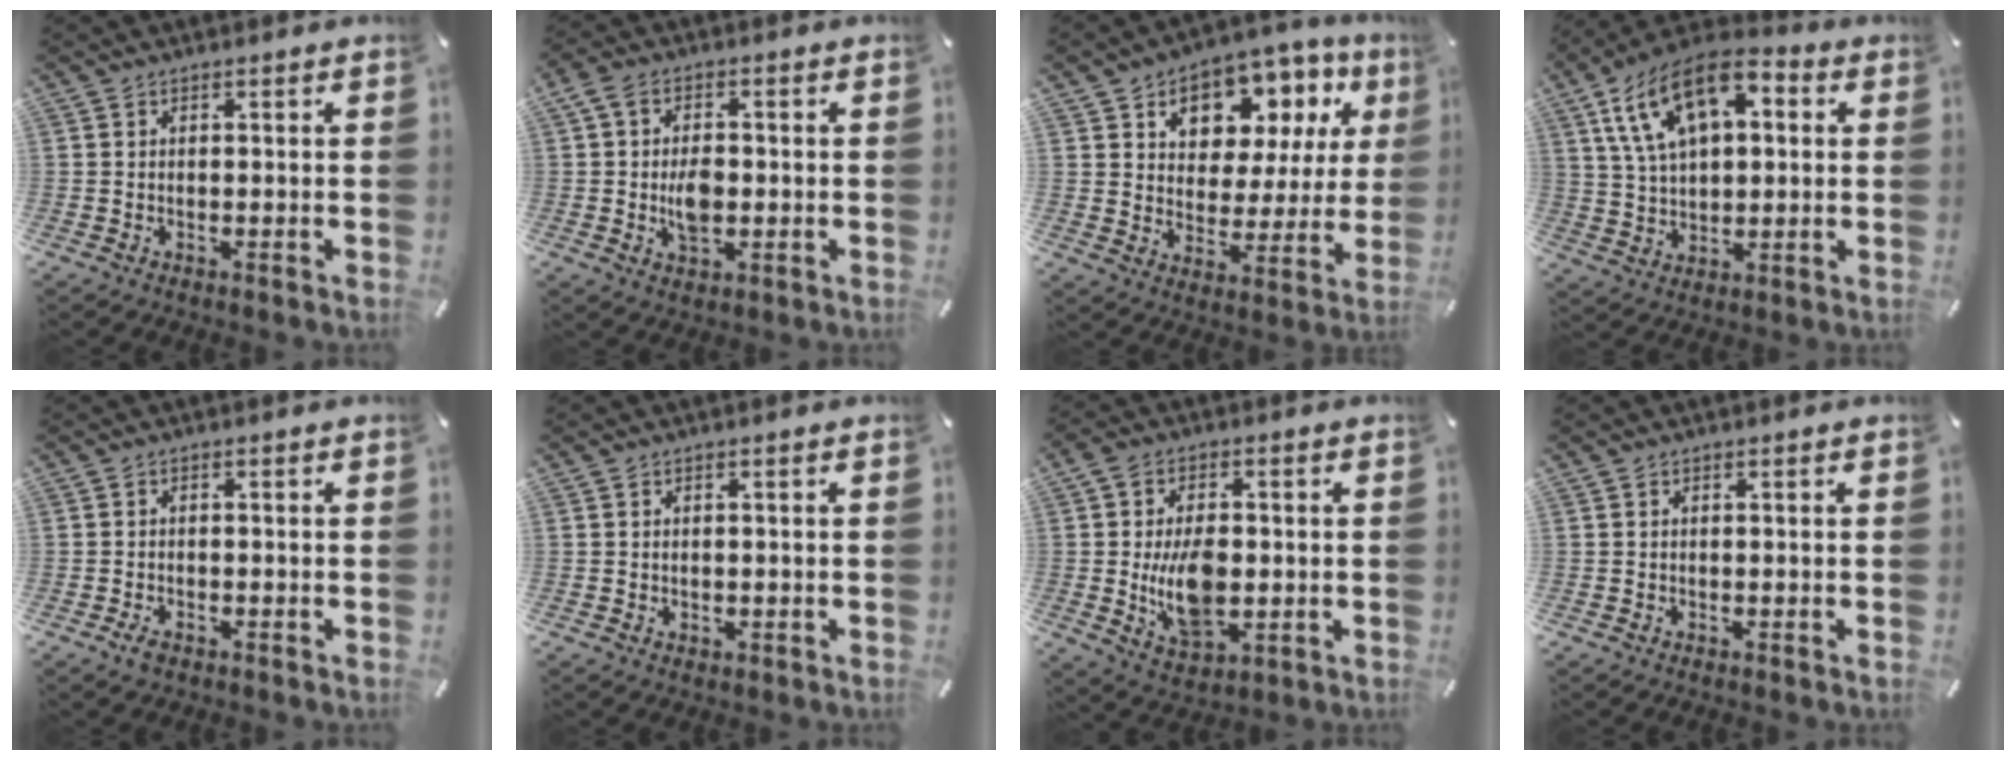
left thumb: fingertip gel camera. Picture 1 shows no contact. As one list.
[{"total": 7.0, "force": [-0.4, 4.7, 5.2], "torque": [-0.091, 0.001, -0.009]}, {"total": 12.3, "force": [5.9, 9.1, 5.7], "torque": [-0.085, -0.038, 0.105]}, {"total": 15.5, "force": [6.7, 9.2, 10.5], "torque": [-0.208, -0.010, 0.120]}, {"total": 1.8, "force": [-1.2, 0.9, 1.0], "torque": [-0.025, 0.001, -0.025]}, {"total": 0.9, "force": [0.1, 0.8, 0.4], "torque": [-0.009, 0.005, 0.000]}, {"total": 12.7, "force": [-0.7, 7.9, 9.9], "torque": [-0.179, -0.006, -0.009]}, {"total": 0.0}]